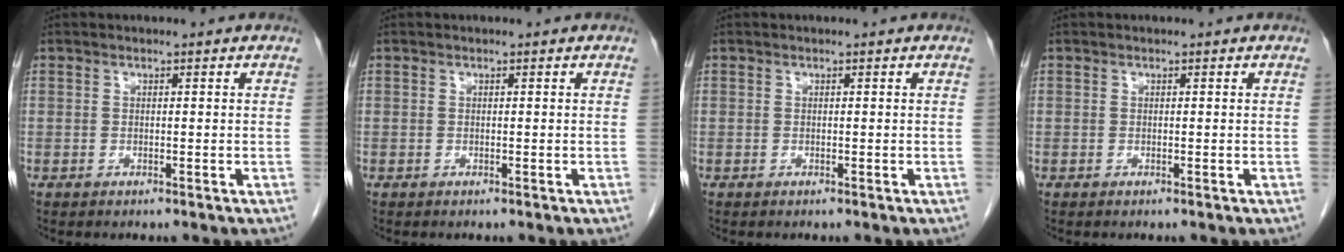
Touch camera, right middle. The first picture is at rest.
{"total": 0.0}
{"total": 0.0}
{"total": 0.0}